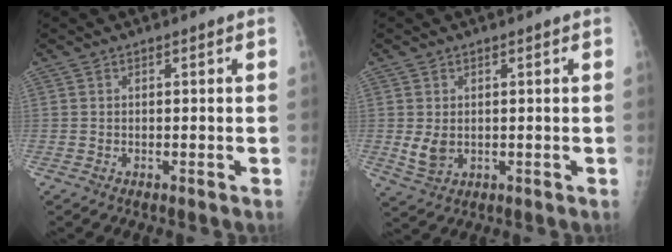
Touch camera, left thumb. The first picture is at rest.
{"total": 3.7, "force": [0.3, 2.8, 2.4], "torque": [-0.038, -0.011, 0.015]}